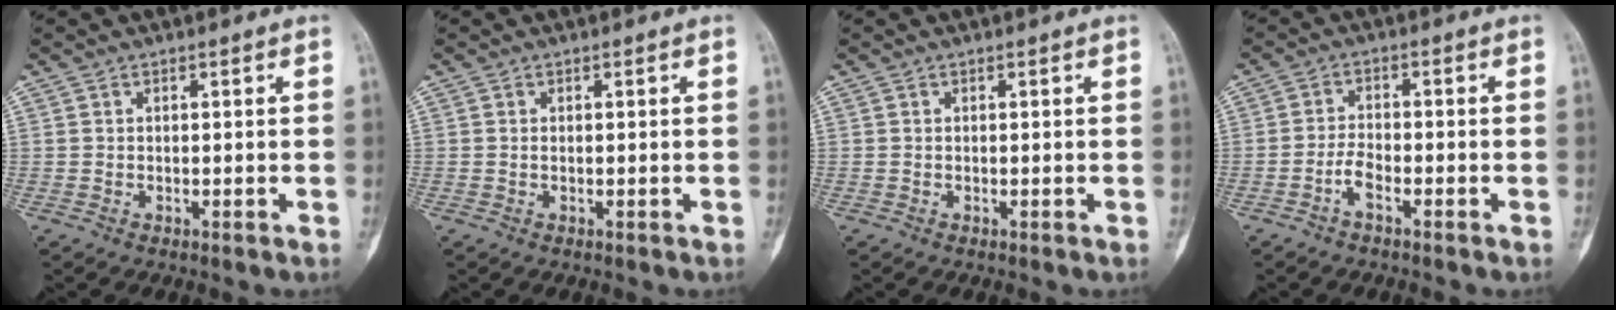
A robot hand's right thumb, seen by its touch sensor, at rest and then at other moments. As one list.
[{"total": 0.0}, {"total": 0.0}, {"total": 3.1, "force": [-1.9, 1.1, 2.2], "torque": [-0.042, 0.015, -0.040]}]